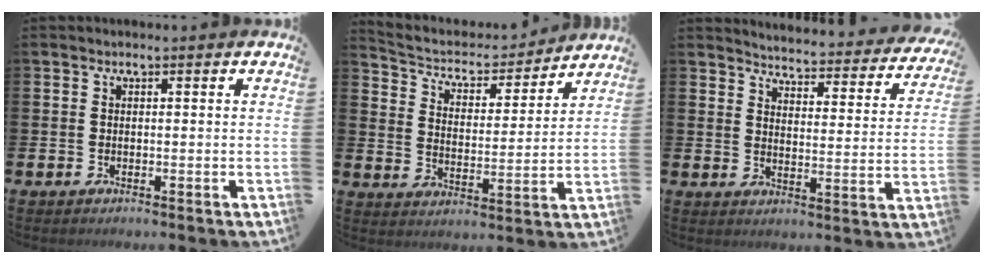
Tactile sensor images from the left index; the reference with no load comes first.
{"total": 5.2, "force": [4.8, 1.9, 0.9], "torque": [-0.054, -0.039, 0.078]}
{"total": 4.0, "force": [4.0, 0.3, 0.2], "torque": [-0.021, -0.043, 0.062]}